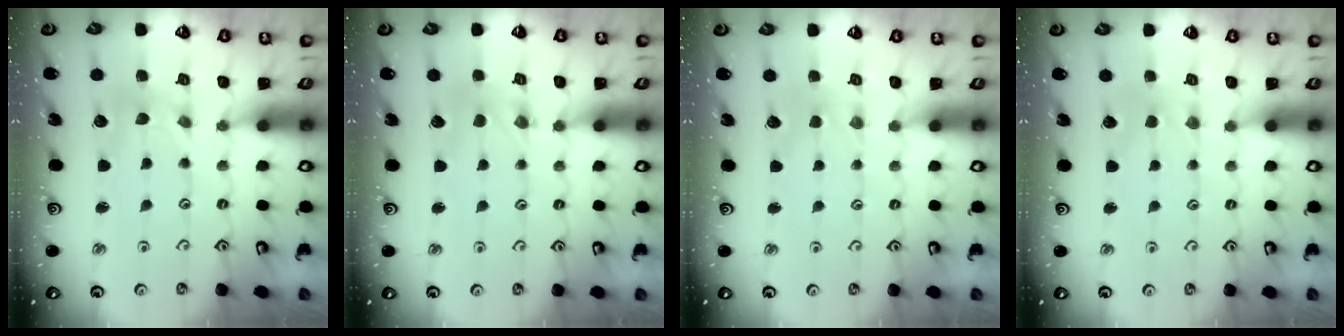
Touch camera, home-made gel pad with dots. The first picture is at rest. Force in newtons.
{"total": 0.0}
{"total": 0.0}
{"total": 0.0}